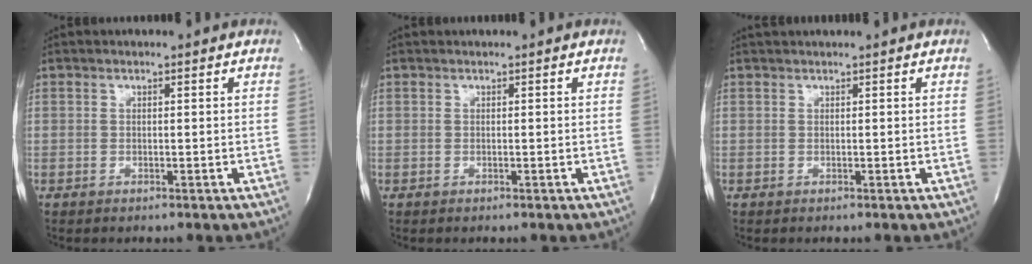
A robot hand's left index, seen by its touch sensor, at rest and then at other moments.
{"total": 0.0}
{"total": 1.9, "force": [1.8, -0.1, 0.6], "torque": [-0.005, 0.020, 0.031]}